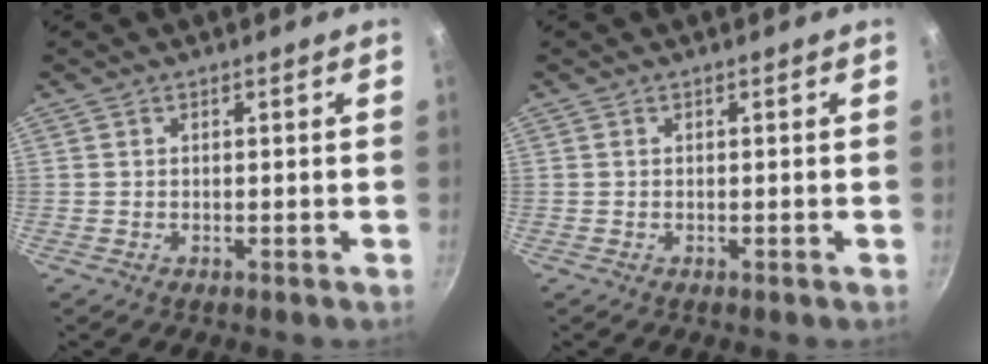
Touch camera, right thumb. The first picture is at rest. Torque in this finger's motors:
{"motor_torque": [0.13, 0.61, 0.43, -0.12, -0.04]}